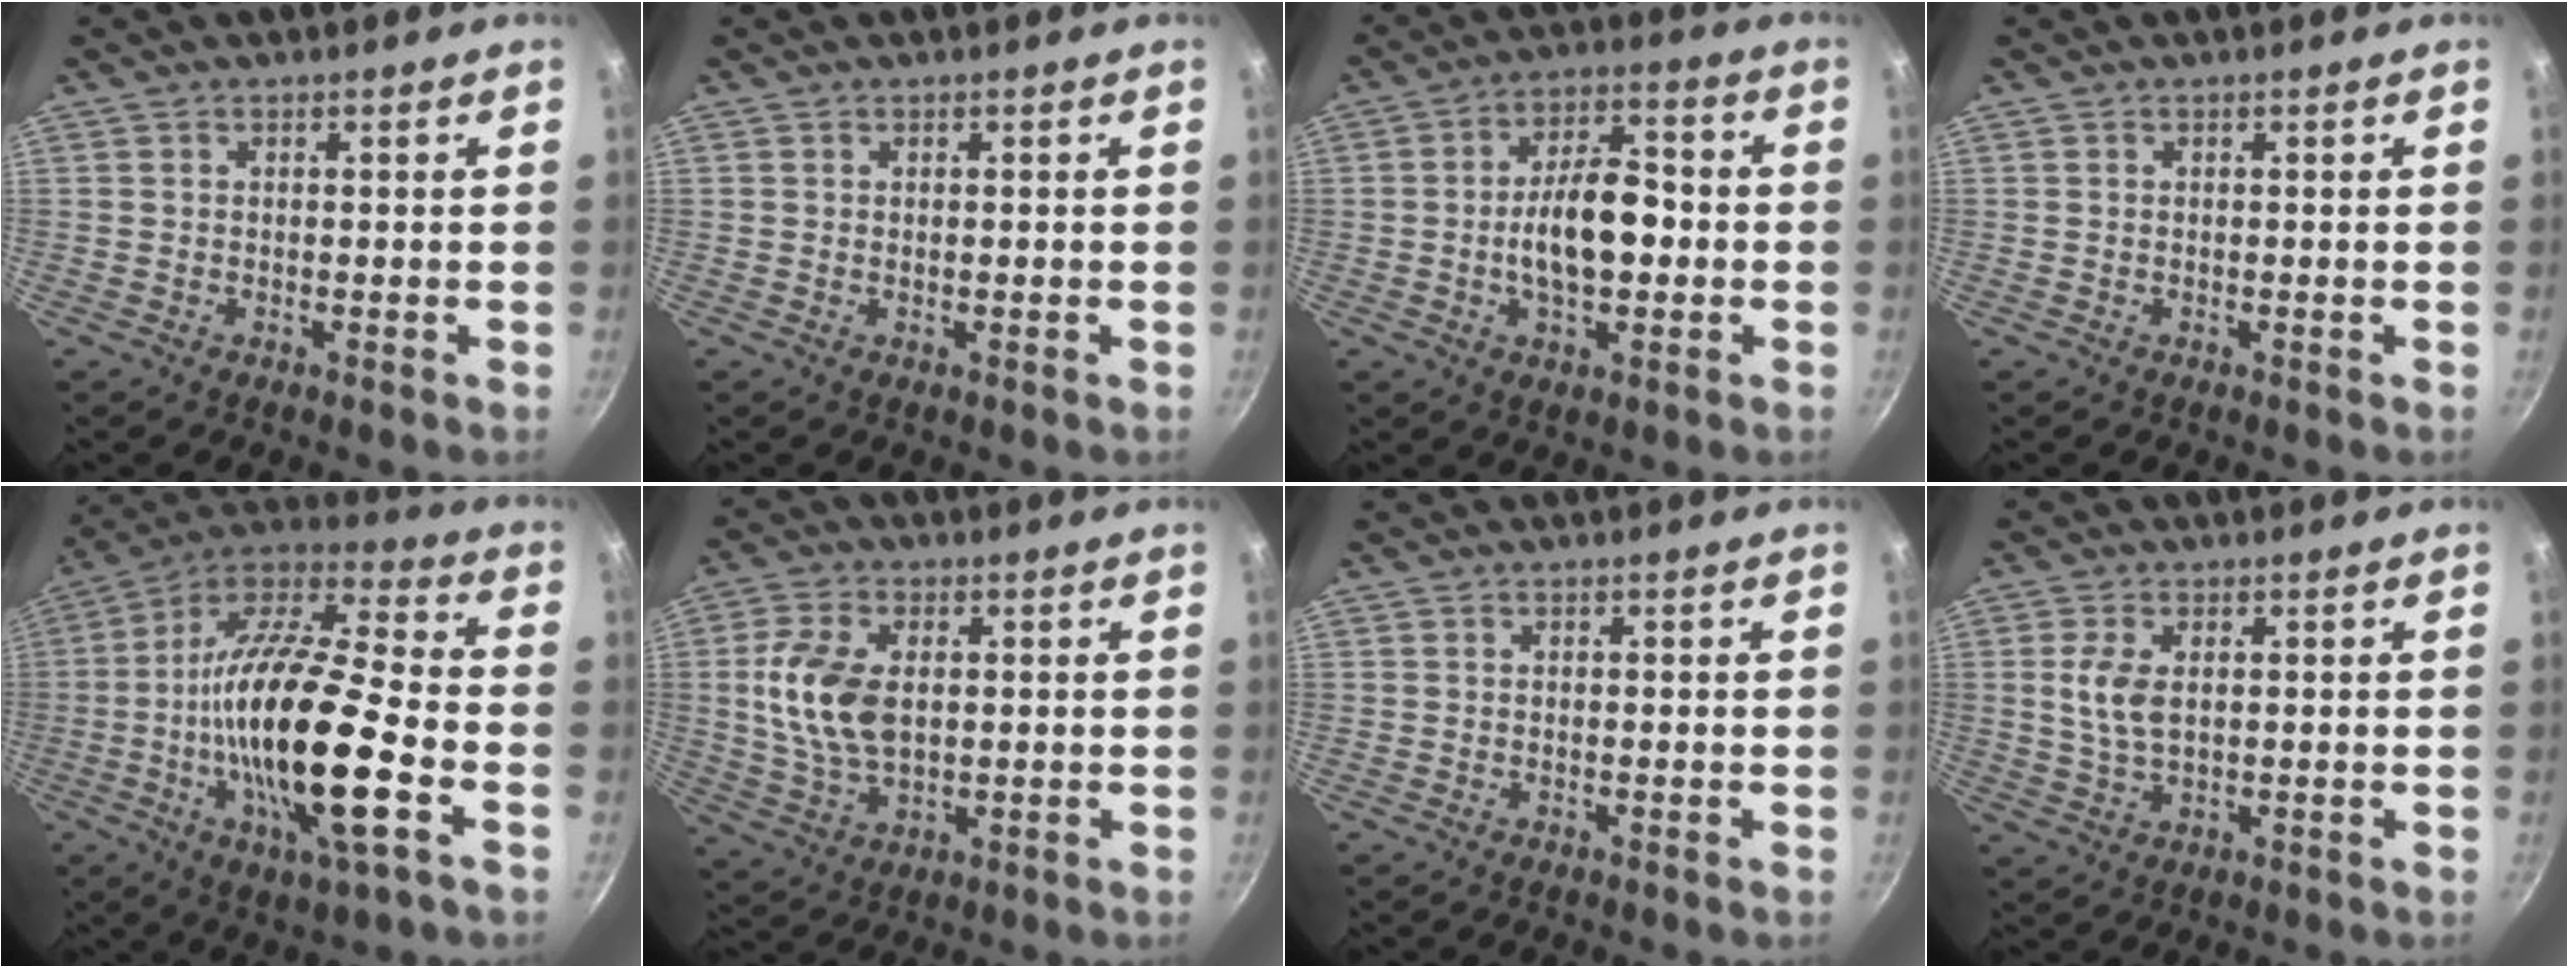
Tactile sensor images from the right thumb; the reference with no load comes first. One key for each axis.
{"total": 0.0}
{"total": 11.8, "fx": -1.4, "fy": 6.4, "fz": 9.9, "tx": -0.141, "ty": 0.030, "tz": -0.028}
{"total": 0.0}
{"total": 24.8, "fx": -5.8, "fy": 6.6, "fz": 23.2, "tx": -0.421, "ty": 0.021, "tz": -0.119}
{"total": 11.9, "fx": 1.2, "fy": 7.1, "fz": 9.4, "tx": -0.177, "ty": -0.004, "tz": 0.024}
{"total": 0.0}
{"total": 5.6, "fx": 1.0, "fy": 3.1, "fz": 4.6, "tx": -0.094, "ty": -0.002, "tz": 0.021}